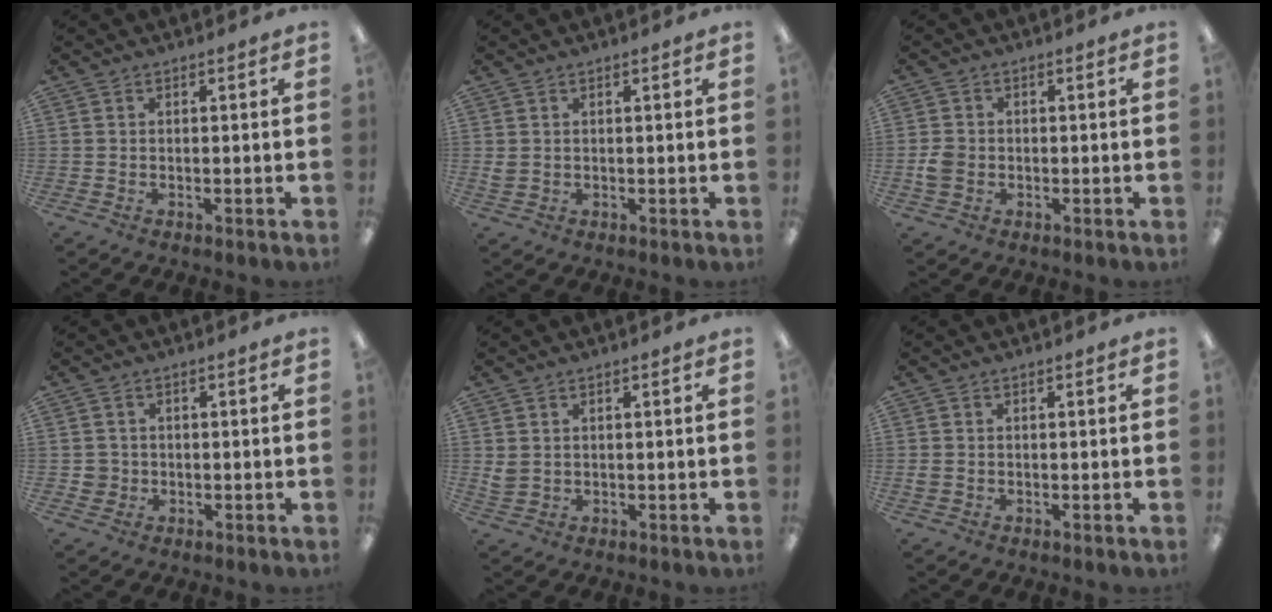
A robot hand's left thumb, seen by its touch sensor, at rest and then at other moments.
{"total": 1.6, "force": [0.6, 1.2, 1.0], "torque": [-0.021, 0.004, 0.009]}
{"total": 3.5, "force": [-0.7, 3.0, 1.7], "torque": [-0.027, 0.007, -0.011]}
{"total": 2.8, "force": [-0.1, 2.8, 0.5], "torque": [-0.004, 0.002, -0.004]}
{"total": 2.6, "force": [1.2, 1.9, 1.3], "torque": [-0.028, 0.003, 0.023]}
{"total": 1.2, "force": [0.1, 0.9, 0.7], "torque": [-0.014, 0.004, 0.001]}